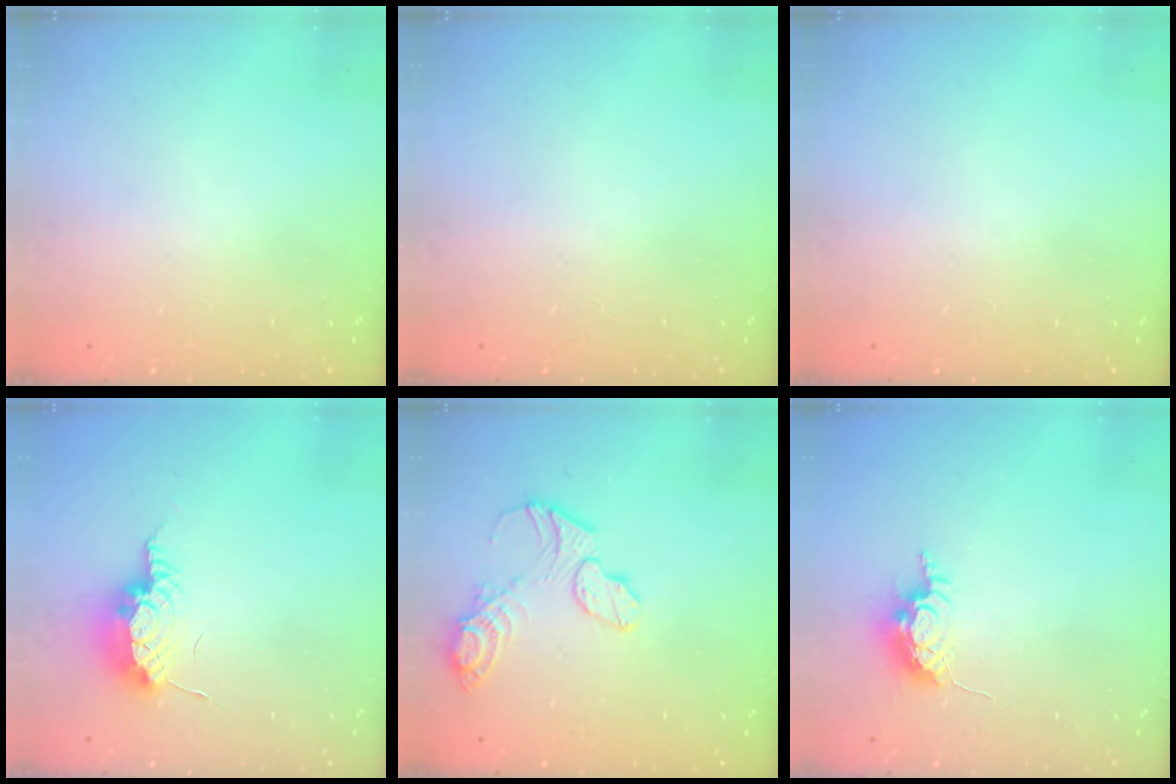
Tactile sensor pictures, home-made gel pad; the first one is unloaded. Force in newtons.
{"total": 0.0}
{"total": 0.0}
{"total": 8.4, "press": 8.1, "slide": 2.3}
{"total": 10.3, "press": 10.2, "slide": 1.0}
{"total": 7.2, "press": 7.1, "slide": 0.5}